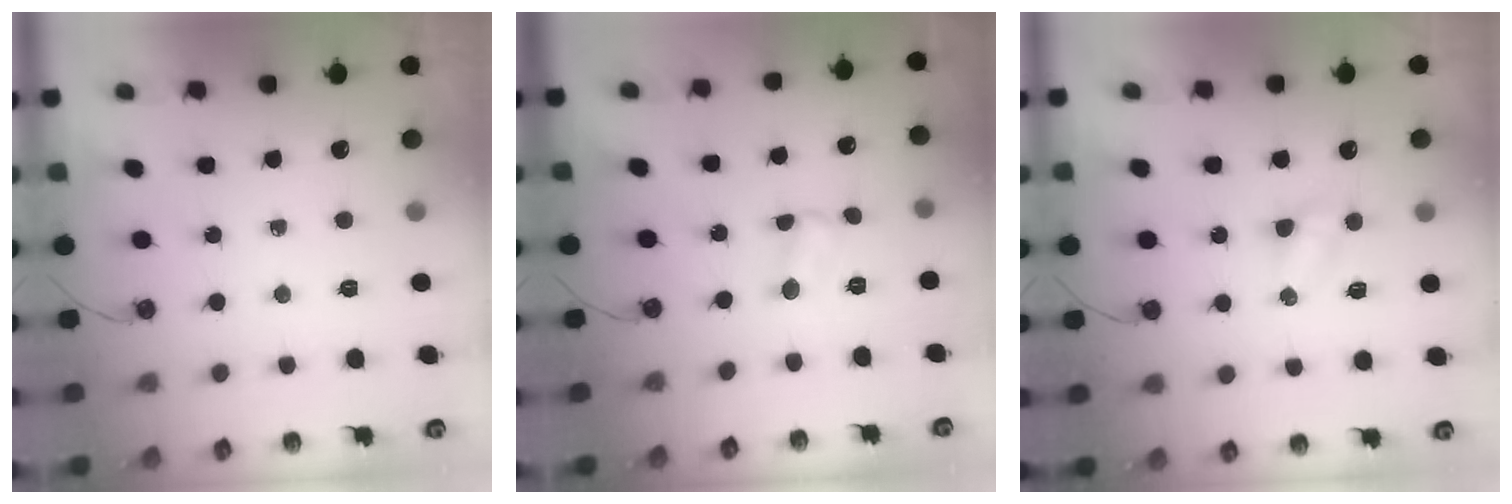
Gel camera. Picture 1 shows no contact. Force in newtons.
{"total": 2.5, "press": 2.5, "slide": 0.4}
{"total": 3.7, "press": 3.7, "slide": 0.5}